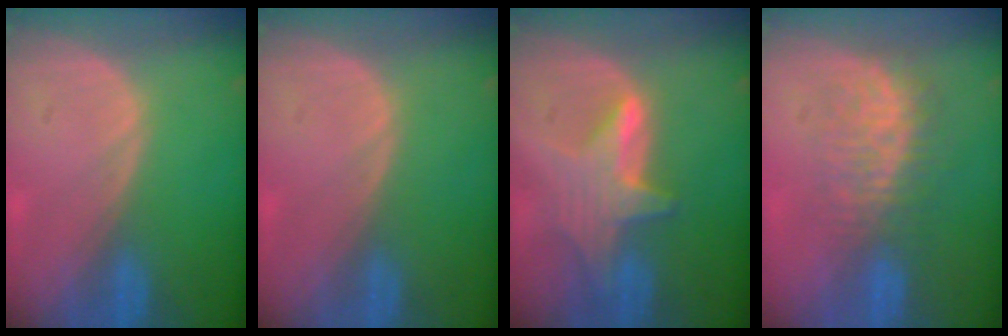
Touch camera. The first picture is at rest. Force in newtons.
{"total": 0.0}
{"total": 6.8, "press": 6.4, "slide": 2.1}
{"total": 7.7, "press": 7.3, "slide": 2.7}